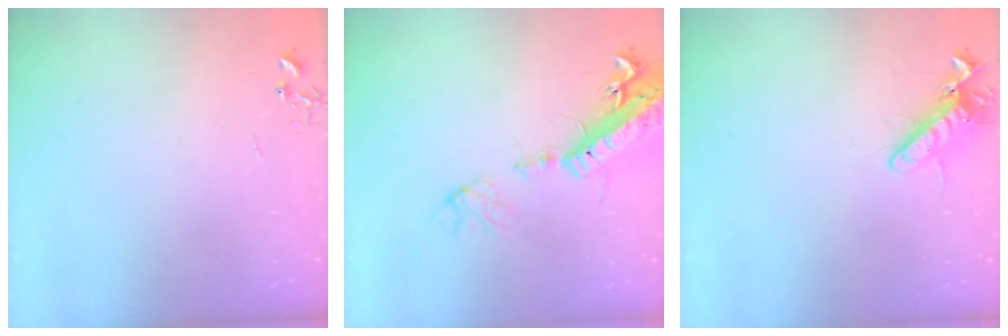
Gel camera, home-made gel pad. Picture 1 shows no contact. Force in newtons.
{"total": 20.3, "press": 19.8, "slide": 4.4}
{"total": 11.7, "press": 11.6, "slide": 1.7}